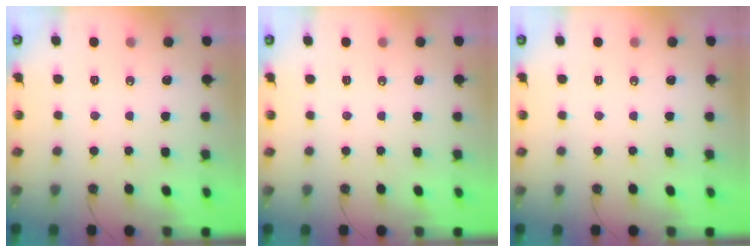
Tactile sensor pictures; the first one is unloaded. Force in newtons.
{"total": 0.0}
{"total": 0.0}